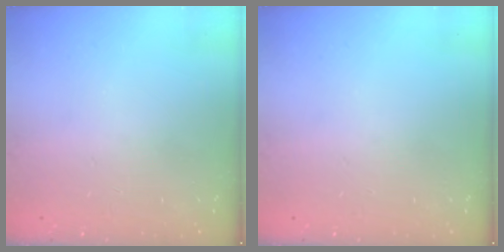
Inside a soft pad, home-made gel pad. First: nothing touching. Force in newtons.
{"total": 0.0}